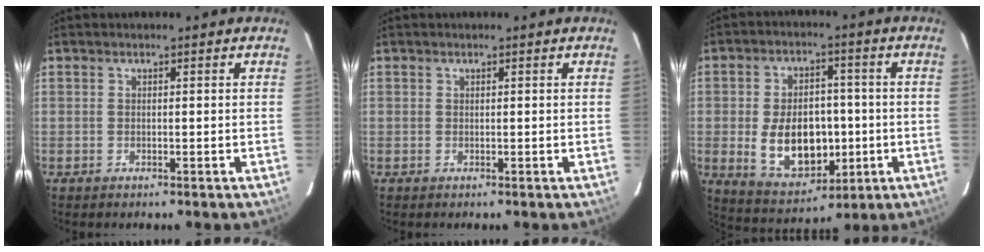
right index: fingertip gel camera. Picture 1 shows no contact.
{"total": 0.0}
{"total": 14.0, "force": [-2.1, 9.1, 10.4], "torque": [-0.208, 0.002, -0.008]}